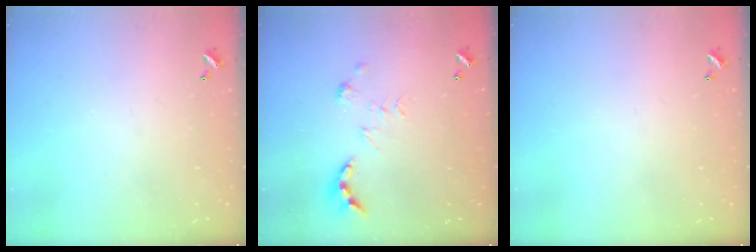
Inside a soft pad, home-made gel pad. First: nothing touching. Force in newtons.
{"total": 4.9, "press": 4.8, "slide": 0.8}
{"total": 0.0}